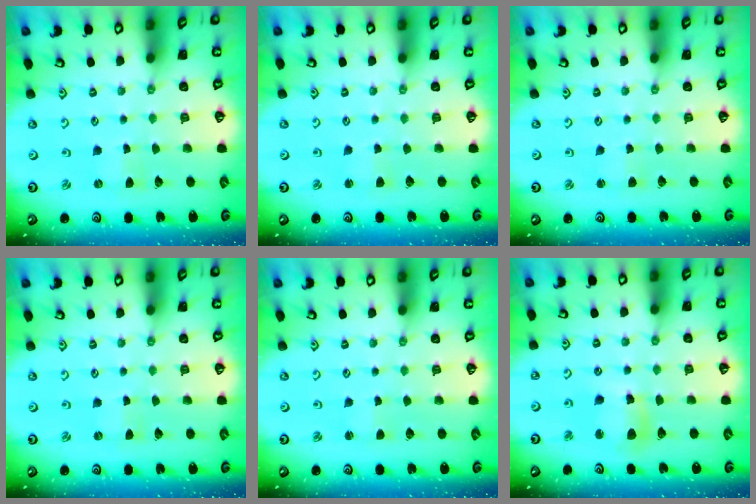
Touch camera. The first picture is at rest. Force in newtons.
{"total": 2.1, "press": 2.1, "slide": 0.3}
{"total": 1.9, "press": 1.9, "slide": 0.2}
{"total": 0.0}
{"total": 1.4, "press": 1.4, "slide": 0.3}
{"total": 9.7, "press": 9.7, "slide": 1.2}